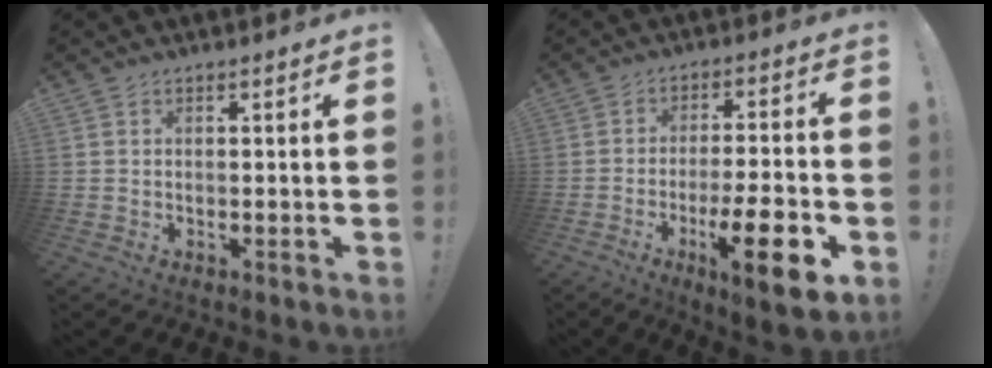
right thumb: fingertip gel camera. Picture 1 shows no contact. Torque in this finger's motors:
{"motor_torque": [1.99, 1.55, 1.71, -0.95, 0.42]}